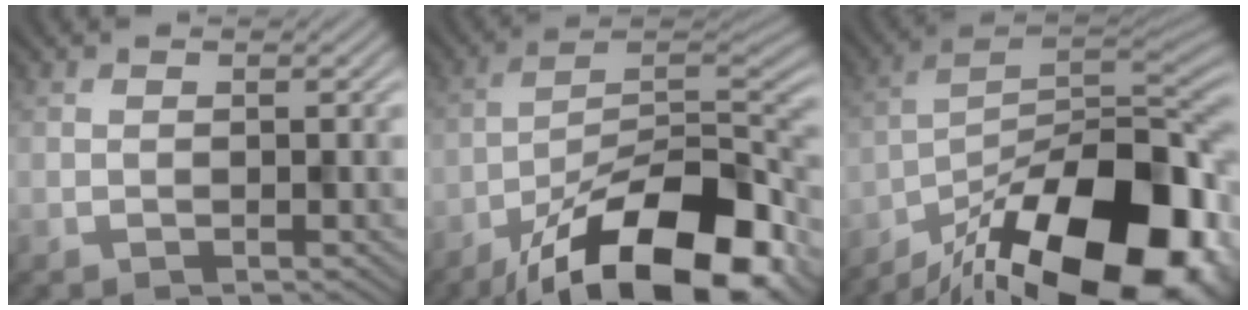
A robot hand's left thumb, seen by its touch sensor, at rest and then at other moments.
{"total": 18.4, "force": [-12.0, 6.3, 12.5], "torque": [-0.191, -0.009, -0.208]}
{"total": 21.3, "force": [-13.9, 7.9, 14.1], "torque": [-0.198, -0.023, -0.217]}